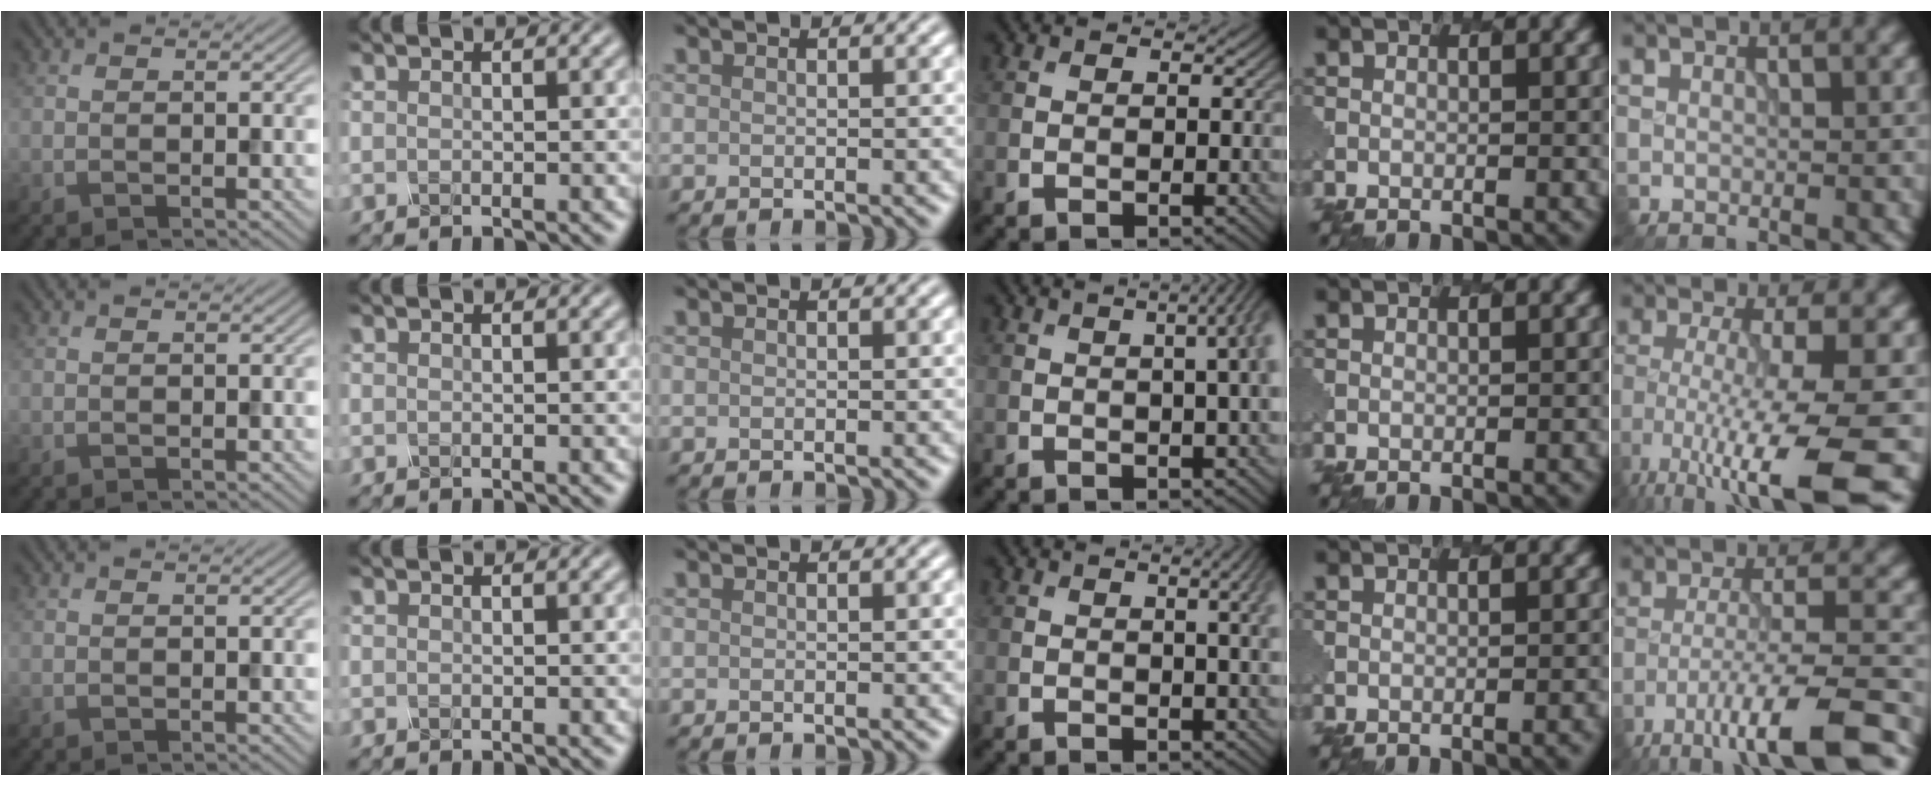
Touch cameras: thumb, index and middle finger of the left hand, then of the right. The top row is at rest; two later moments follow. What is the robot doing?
{"motion": "pour", "object": "mug"}